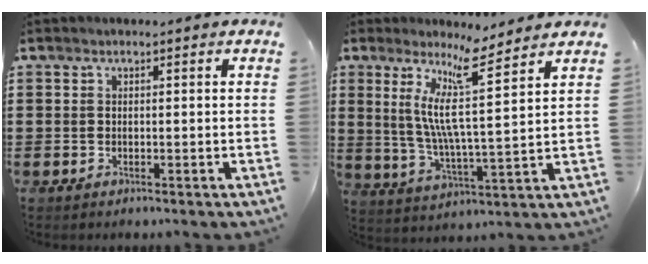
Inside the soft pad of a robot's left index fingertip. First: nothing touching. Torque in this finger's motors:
{"motor_torque": [1.28, -0.86, 0.71, 0.21]}